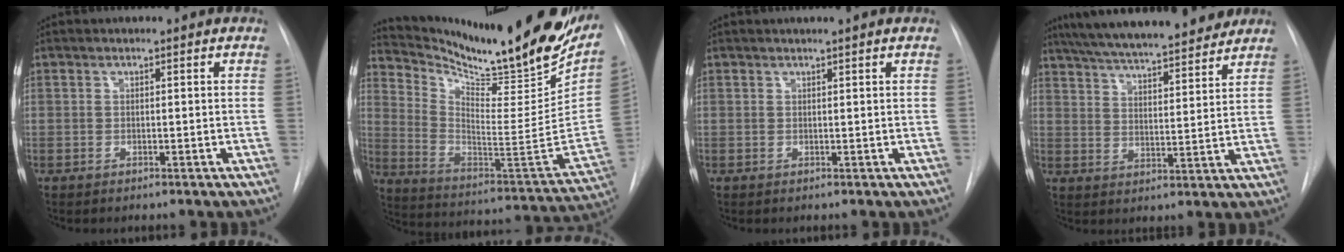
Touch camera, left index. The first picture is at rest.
{"total": 28.3, "force": [24.1, 3.8, 14.3], "torque": [-0.237, -0.089, 0.345]}
{"total": 1.4, "force": [1.0, -0.3, 0.9], "torque": [-0.016, 0.007, 0.020]}
{"total": 20.4, "force": [17.7, 3.2, 9.7], "torque": [-0.167, 0.023, 0.257]}